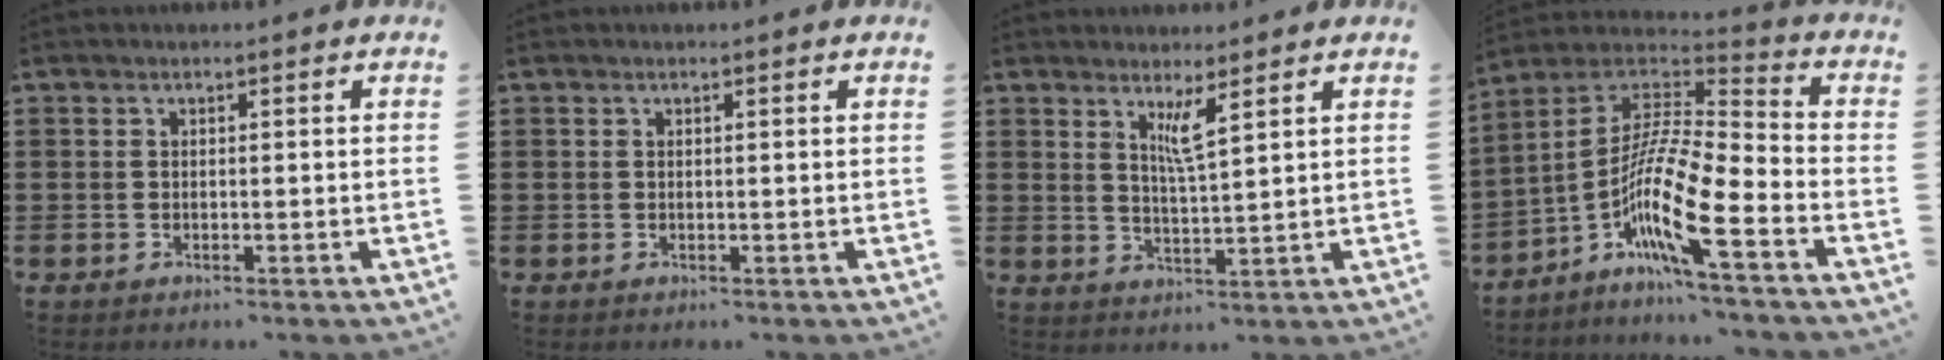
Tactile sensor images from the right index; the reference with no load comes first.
{"total": 0.0}
{"total": 3.9, "force": [2.4, 0.2, 3.0], "torque": [-0.058, -0.004, 0.040]}
{"total": 13.0, "force": [-6.3, 1.3, 11.3], "torque": [-0.244, -0.028, -0.132]}